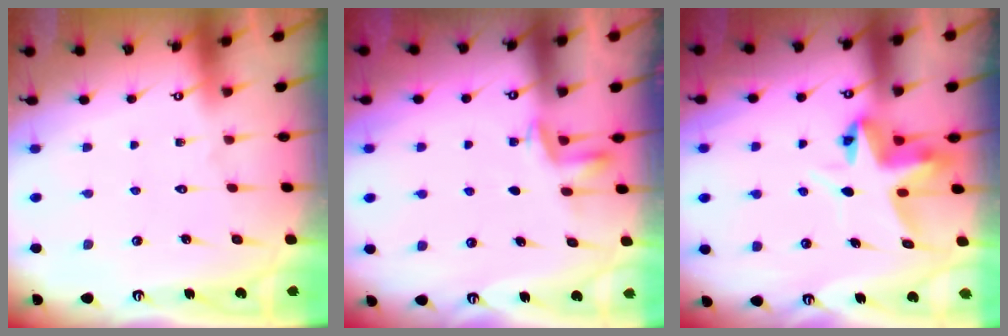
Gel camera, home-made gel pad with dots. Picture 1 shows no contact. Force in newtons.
{"total": 3.2, "press": 3.2, "slide": 0.6}
{"total": 6.1, "press": 6.1, "slide": 0.2}